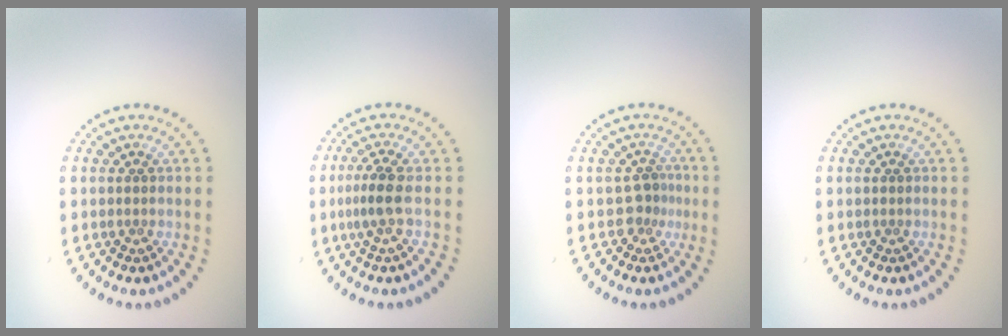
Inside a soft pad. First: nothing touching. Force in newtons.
{"total": 2.3, "press": 1.7, "slide": 1.5}
{"total": 1.7, "press": 1.3, "slide": 1.2}
{"total": 0.0}